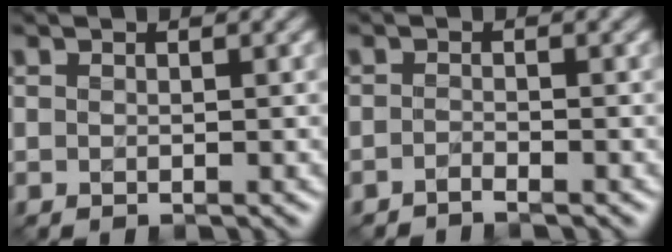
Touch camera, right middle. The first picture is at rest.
{"total": 1.1, "force": [-1.1, 0.0, 0.2], "torque": [-0.002, -0.006, -0.023]}